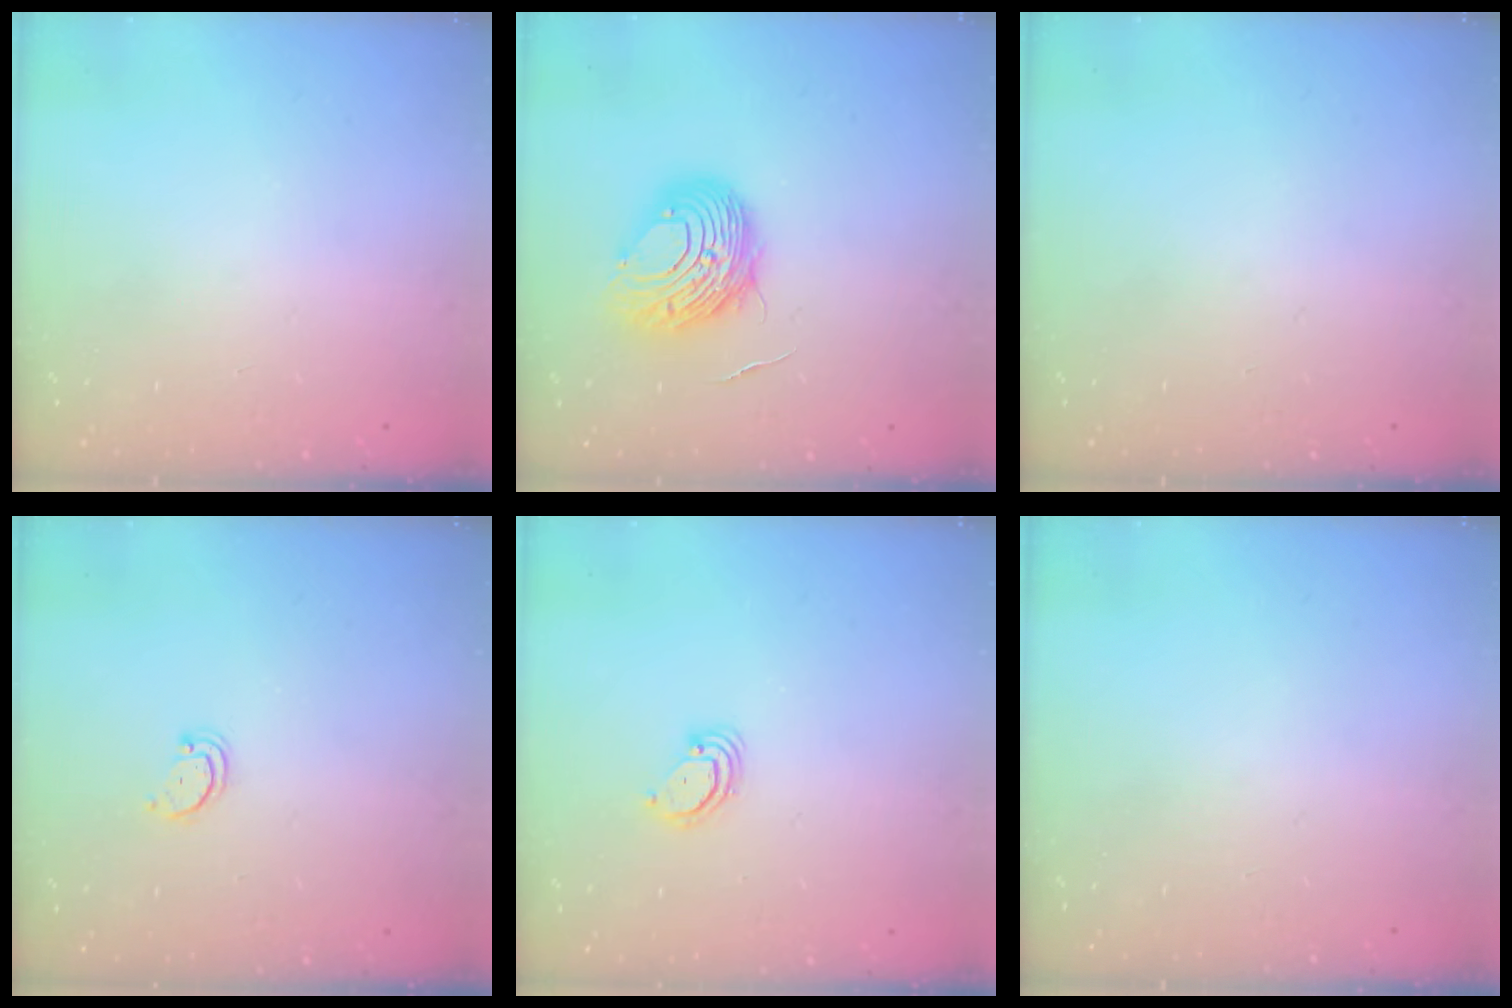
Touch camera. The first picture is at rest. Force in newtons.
{"total": 9.5, "press": 9.5, "slide": 1.0}
{"total": 0.0}
{"total": 2.2, "press": 2.1, "slide": 0.4}
{"total": 2.8, "press": 2.8, "slide": 0.3}
{"total": 0.0}